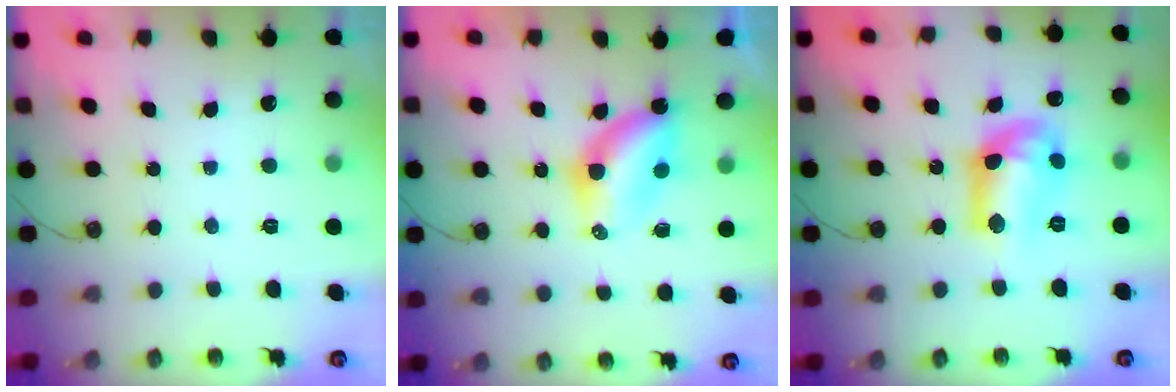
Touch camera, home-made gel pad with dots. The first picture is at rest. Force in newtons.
{"total": 6.1, "press": 6.1, "slide": 0.1}
{"total": 13.2, "press": 13.1, "slide": 1.0}